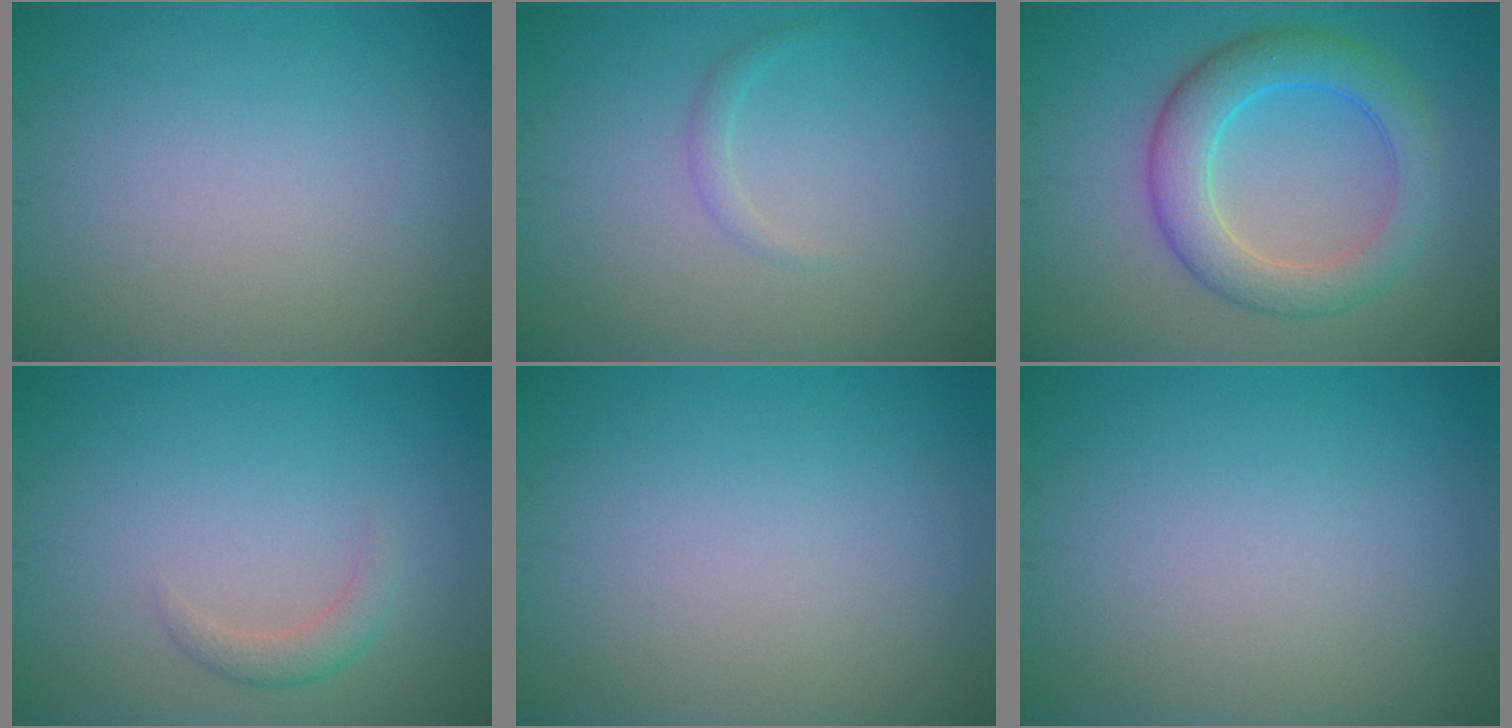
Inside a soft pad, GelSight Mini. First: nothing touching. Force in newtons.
{"total": 1.0, "press": 1.0, "slide": 0.1}
{"total": 6.0, "press": 6.0, "slide": 0.1}
{"total": 1.6, "press": 1.6, "slide": 0.1}
{"total": 0.0}
{"total": 0.0}